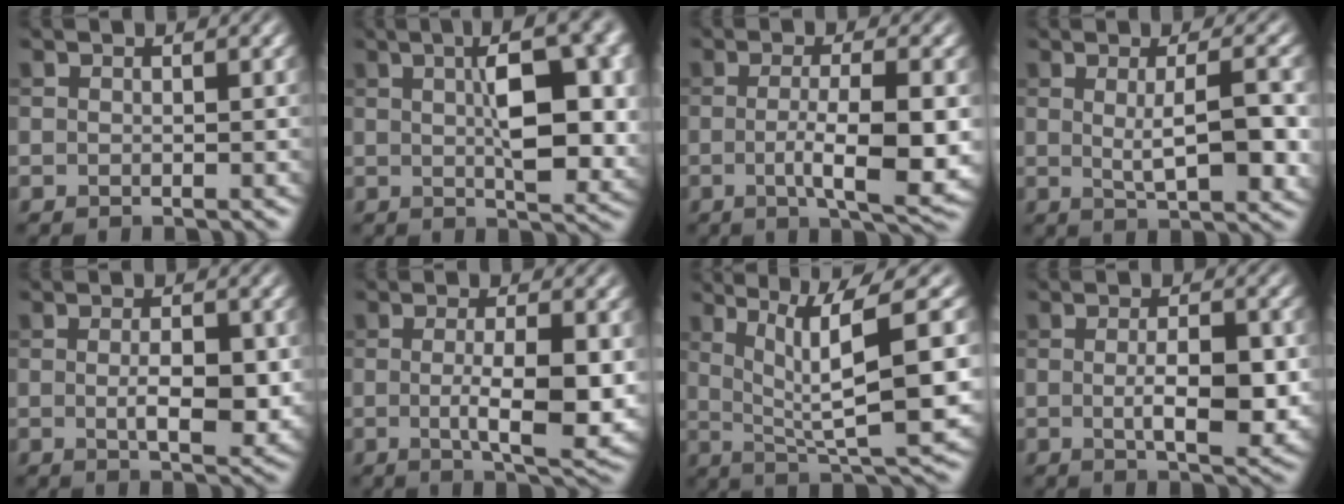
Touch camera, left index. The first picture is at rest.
{"total": 10.1, "force": [1.9, 3.7, 9.2], "torque": [-0.130, 0.002, 0.032]}
{"total": 7.0, "force": [-1.0, 1.7, 6.7], "torque": [-0.108, -0.010, -0.010]}
{"total": 5.7, "force": [0.2, 1.5, 5.5], "torque": [-0.081, -0.002, 0.007]}
{"total": 4.2, "force": [-0.2, 1.7, 3.8], "torque": [-0.064, -0.008, -0.002]}
{"total": 6.3, "force": [-0.5, 1.7, 6.1], "torque": [-0.100, -0.011, -0.004]}
{"total": 9.8, "force": [2.0, 1.9, 9.4], "torque": [-0.141, 0.006, 0.039]}
{"total": 5.4, "force": [-0.4, 1.9, 5.0], "torque": [-0.083, -0.010, -0.004]}